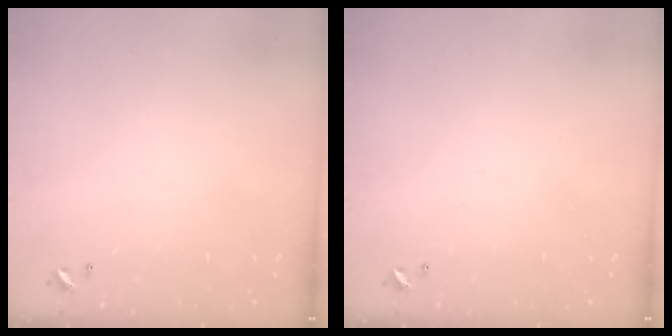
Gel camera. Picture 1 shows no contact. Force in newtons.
{"total": 0.0}